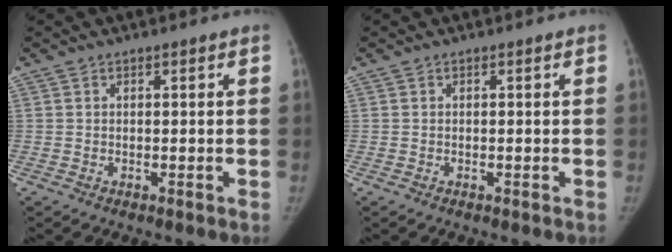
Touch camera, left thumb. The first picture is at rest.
{"total": 0.0}